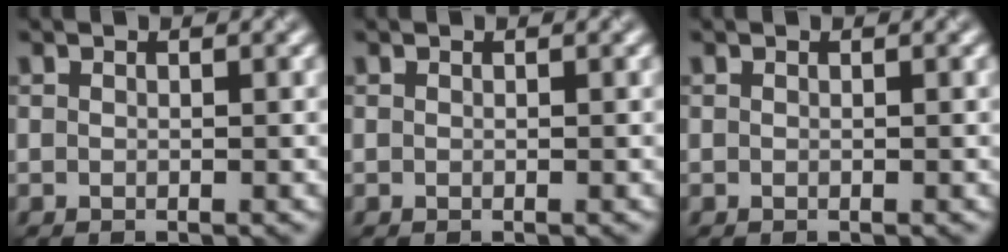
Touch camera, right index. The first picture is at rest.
{"total": 0.0}
{"total": 0.0}